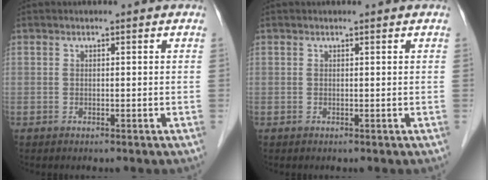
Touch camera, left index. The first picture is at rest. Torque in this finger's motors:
{"motor_torque": [0.11, -0.03, 0.00, -0.01]}